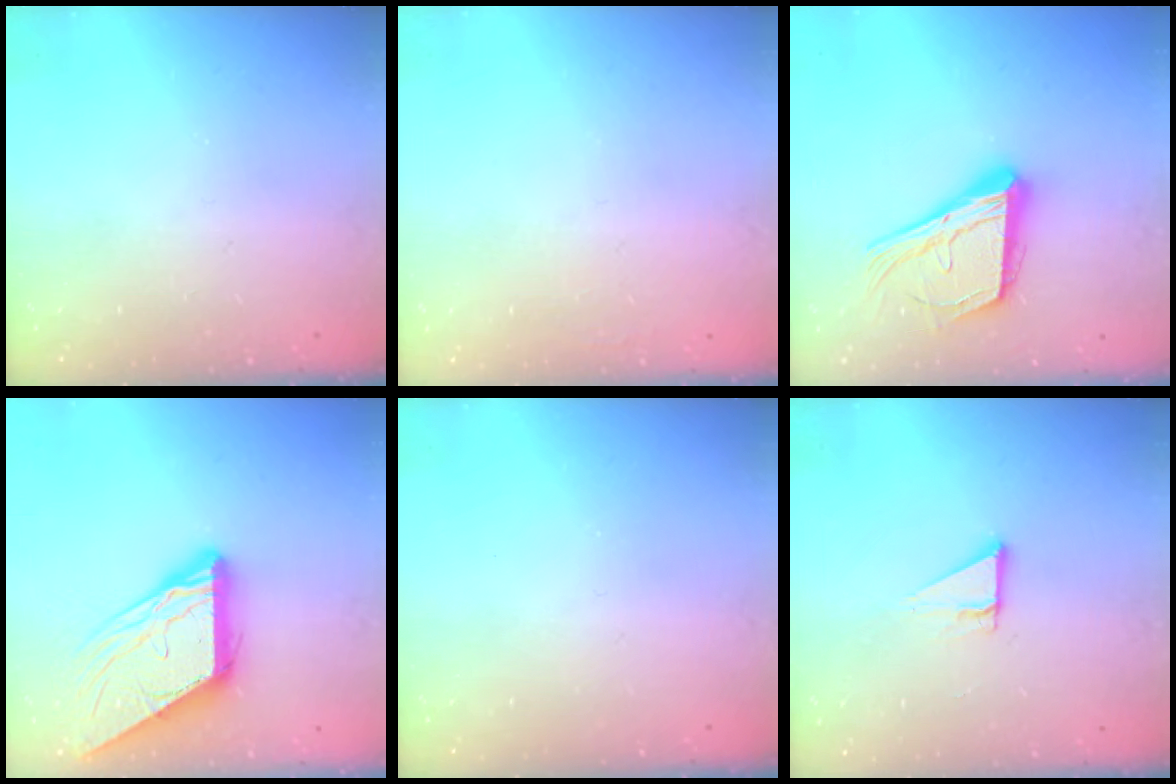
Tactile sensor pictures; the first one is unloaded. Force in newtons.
{"total": 1.8, "press": 1.7, "slide": 0.4}
{"total": 19.0, "press": 18.8, "slide": 3.0}
{"total": 13.1, "press": 13.1, "slide": 1.3}
{"total": 0.0}
{"total": 3.1, "press": 3.1, "slide": 0.2}